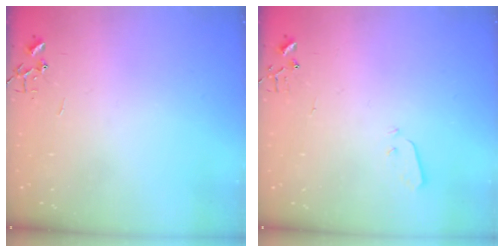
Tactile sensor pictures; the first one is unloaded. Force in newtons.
{"total": 3.0, "press": 2.9, "slide": 0.3}